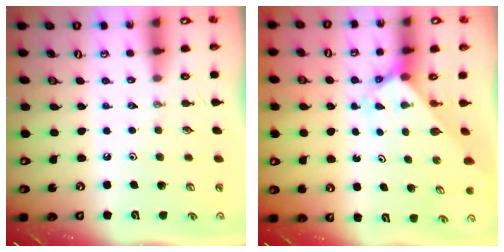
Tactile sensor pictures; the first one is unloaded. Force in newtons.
{"total": 2.2, "press": 2.2, "slide": 0.2}